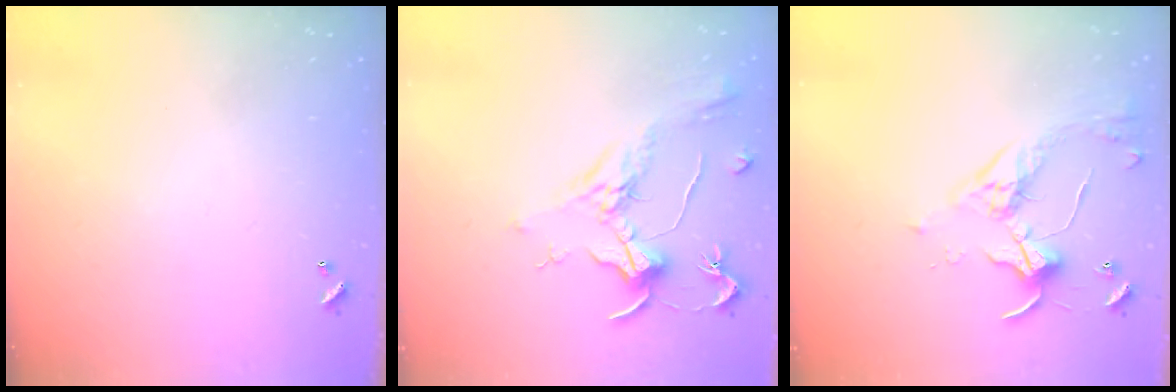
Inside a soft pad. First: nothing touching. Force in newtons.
{"total": 2.0, "press": 1.8, "slide": 0.8}
{"total": 3.6, "press": 3.5, "slide": 0.7}